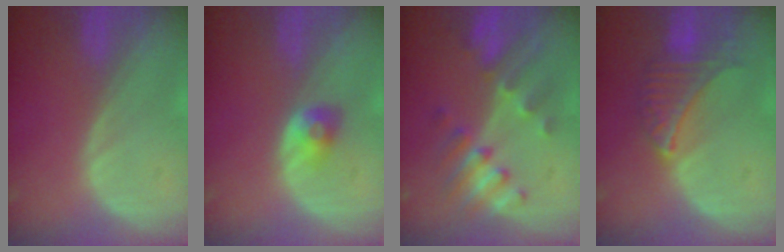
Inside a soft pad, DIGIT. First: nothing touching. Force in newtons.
{"total": 2.7, "press": 2.4, "slide": 1.2}
{"total": 7.4, "press": 7.2, "slide": 1.9}
{"total": 6.5, "press": 6.5, "slide": 0.5}